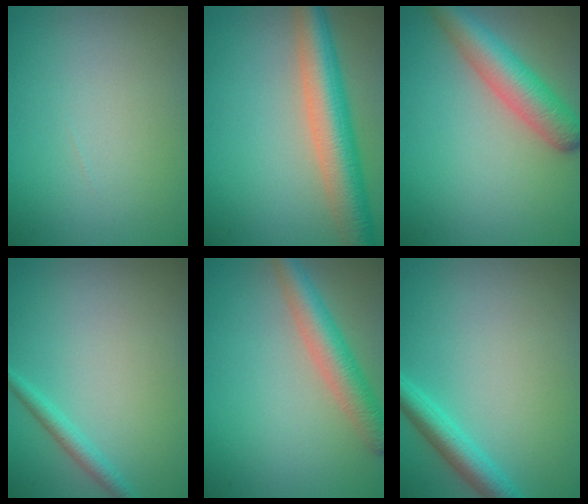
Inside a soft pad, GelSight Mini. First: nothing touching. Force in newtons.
{"total": 7.1, "press": 7.1, "slide": 0.1}
{"total": 5.4, "press": 5.4, "slide": 0.2}
{"total": 1.5, "press": 1.5, "slide": 0.1}
{"total": 4.2, "press": 4.2, "slide": 0.1}
{"total": 3.0, "press": 3.0, "slide": 0.1}